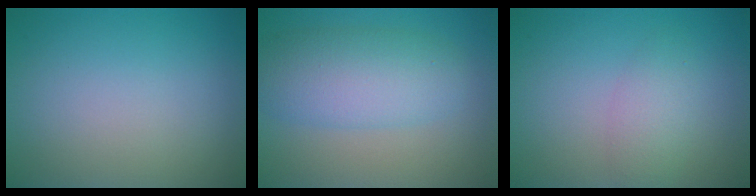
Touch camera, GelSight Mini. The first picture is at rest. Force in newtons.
{"total": 5.8, "press": 5.8, "slide": 0.2}
{"total": 2.3, "press": 2.3, "slide": 0.0}